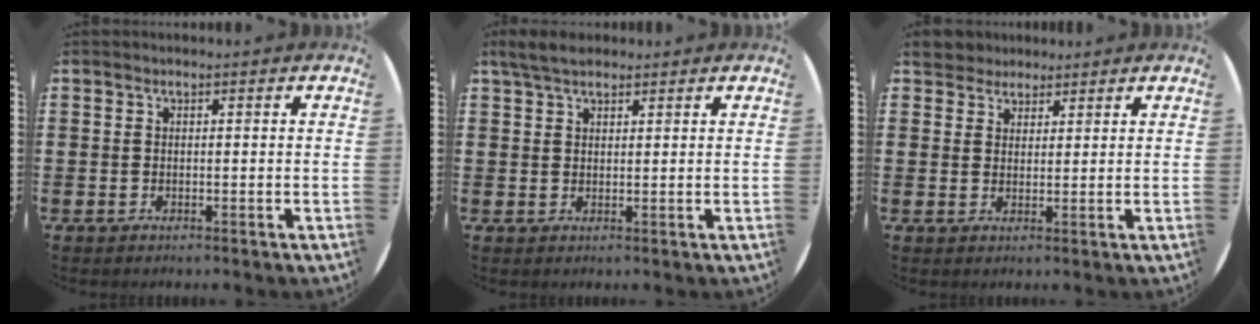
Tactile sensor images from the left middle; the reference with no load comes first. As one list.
[{"total": 3.2, "force": [2.7, 1.1, 1.4], "torque": [-0.033, 0.004, 0.050]}, {"total": 3.8, "force": [3.5, 1.5, 0.1], "torque": [-0.006, -0.001, 0.065]}]